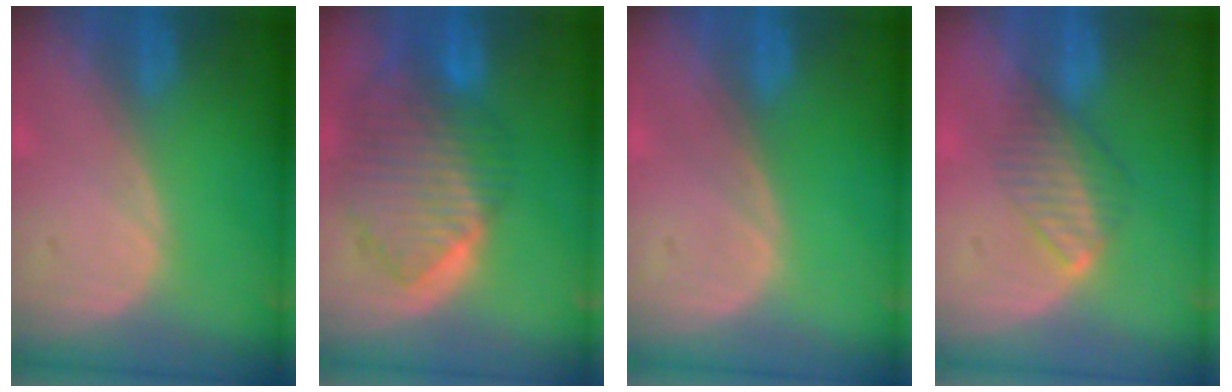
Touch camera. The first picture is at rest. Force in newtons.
{"total": 10.2, "press": 8.8, "slide": 5.1}
{"total": 0.0}
{"total": 4.1, "press": 4.1, "slide": 0.8}